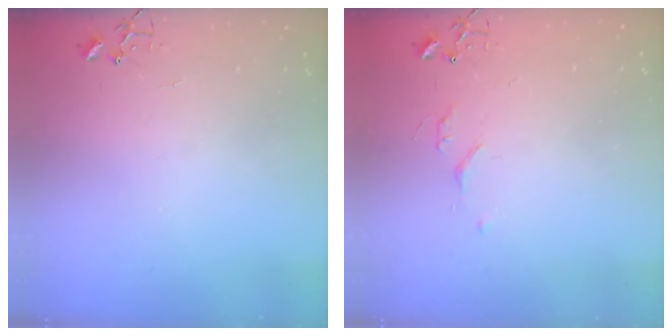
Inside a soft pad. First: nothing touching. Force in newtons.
{"total": 4.8, "press": 4.8, "slide": 0.7}